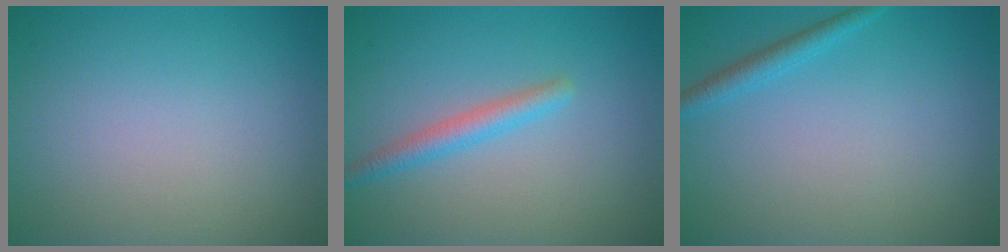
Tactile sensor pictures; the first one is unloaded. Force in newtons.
{"total": 2.1, "press": 2.1, "slide": 0.1}
{"total": 1.6, "press": 1.6, "slide": 0.1}